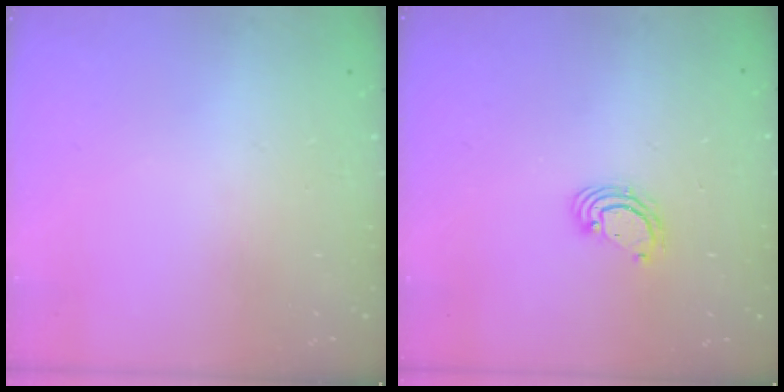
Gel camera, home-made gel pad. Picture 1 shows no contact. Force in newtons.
{"total": 3.8, "press": 3.8, "slide": 0.2}